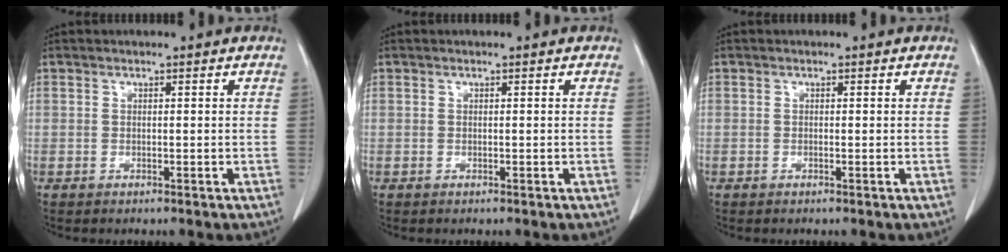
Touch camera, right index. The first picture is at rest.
{"total": 0.0}
{"total": 0.0}